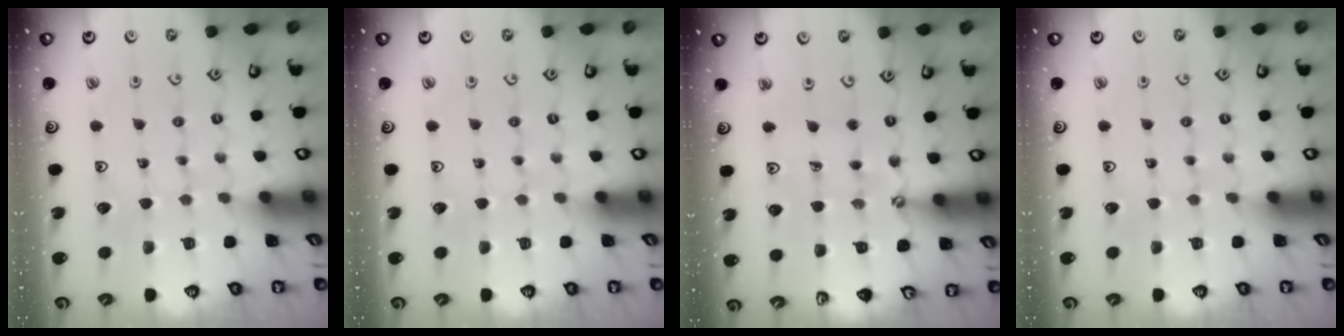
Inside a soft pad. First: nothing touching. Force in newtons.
{"total": 0.0}
{"total": 2.4, "press": 2.0, "slide": 1.3}
{"total": 0.0}